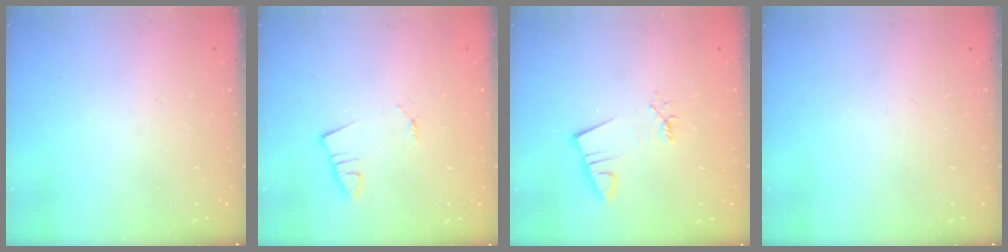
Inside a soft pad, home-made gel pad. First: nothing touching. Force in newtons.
{"total": 1.2, "press": 1.2, "slide": 0.1}
{"total": 2.8, "press": 2.8, "slide": 0.4}
{"total": 0.0}